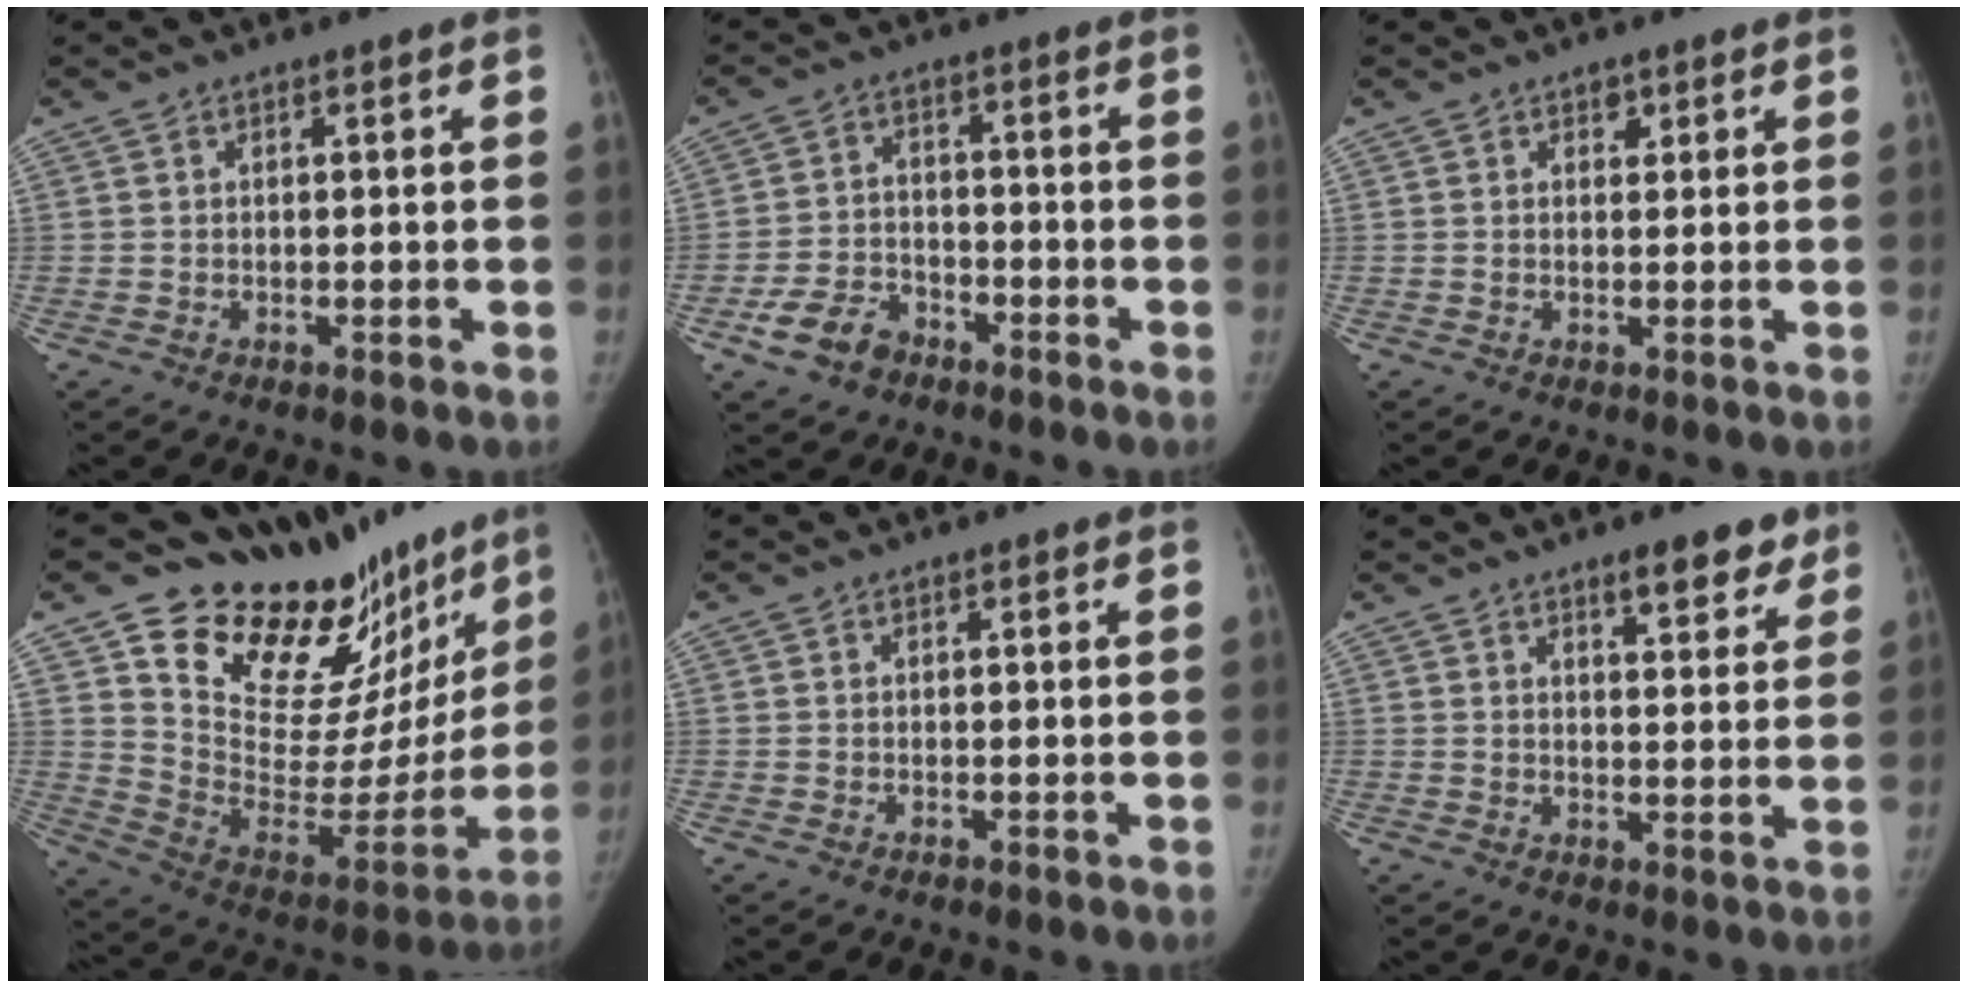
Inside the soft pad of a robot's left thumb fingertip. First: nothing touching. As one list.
[{"total": 7.5, "force": [-4.6, 5.0, 3.3], "torque": [-0.053, 0.025, -0.081]}, {"total": 1.5, "force": [0.9, 1.0, 0.6], "torque": [0.002, -0.004, 0.011]}, {"total": 28.2, "force": [21.4, 12.9, 13.1], "torque": [-0.149, -0.119, 0.326]}, {"total": 0.0}, {"total": 6.6, "force": [4.7, 2.5, 4.0], "torque": [-0.026, -0.026, 0.063]}]